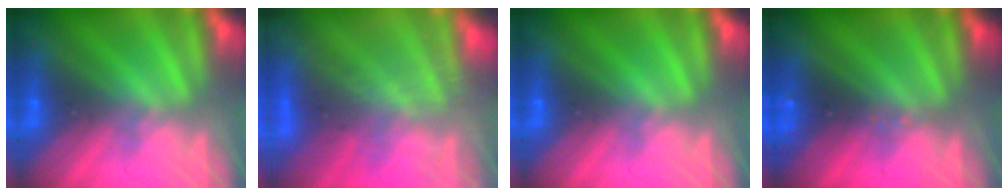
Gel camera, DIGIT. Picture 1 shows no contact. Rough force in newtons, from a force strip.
{"total": 7.0}
{"total": 0.0}
{"total": 2.4}